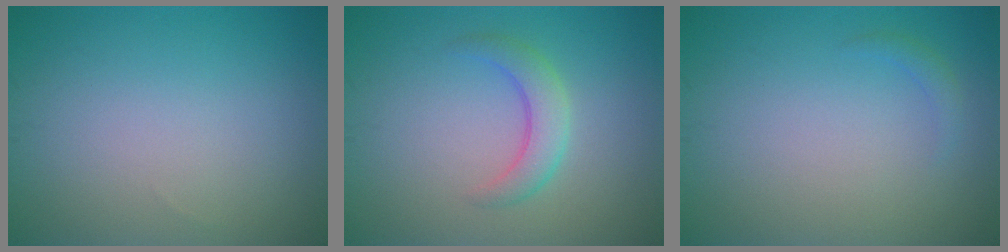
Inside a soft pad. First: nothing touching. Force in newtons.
{"total": 2.7, "press": 2.7, "slide": 0.2}
{"total": 0.9, "press": 0.9, "slide": 0.0}